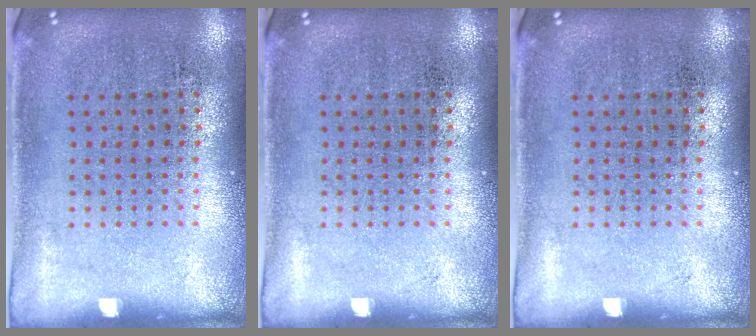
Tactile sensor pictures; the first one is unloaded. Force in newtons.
{"total": 0.0}
{"total": 0.0}